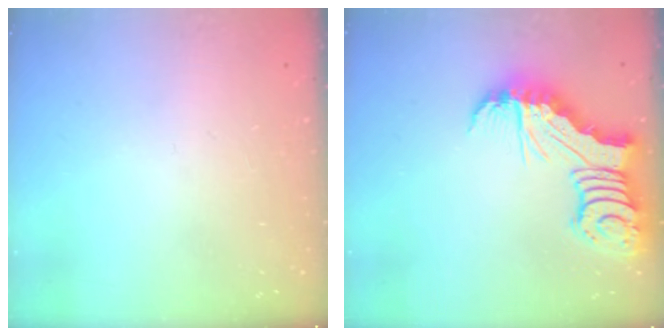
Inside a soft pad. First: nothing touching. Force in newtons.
{"total": 8.6, "press": 8.5, "slide": 1.2}